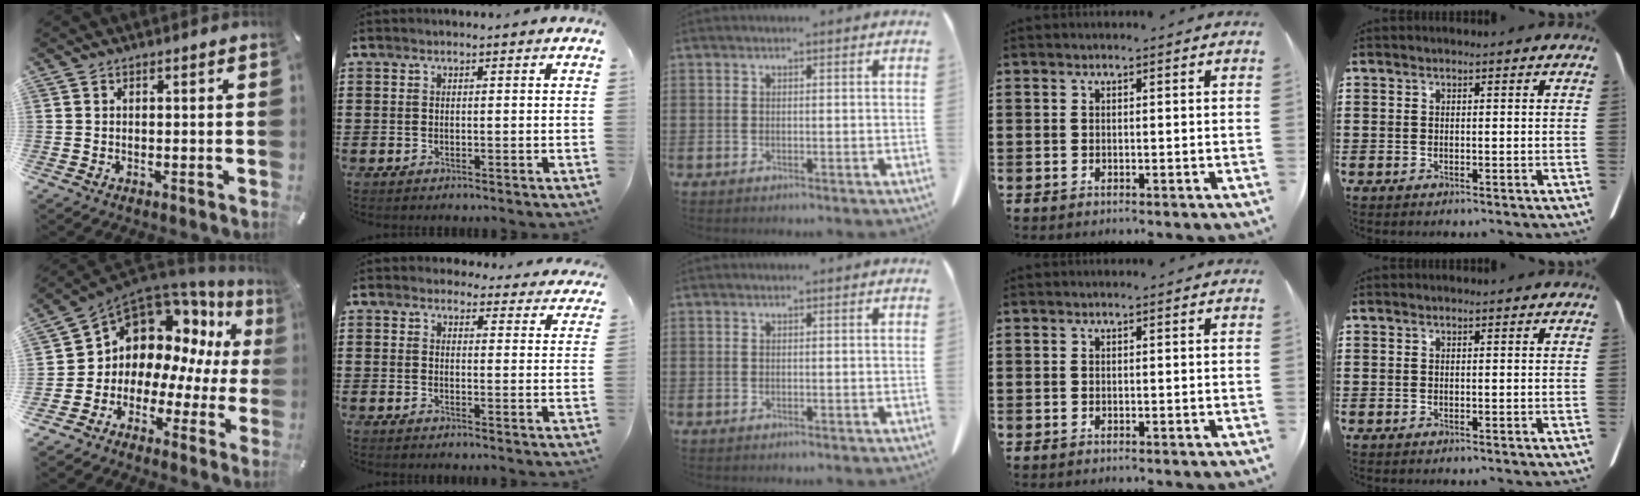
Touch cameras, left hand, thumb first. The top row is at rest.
{"thumb": {"total": 10.7, "force": [5.7, 8.4, 3.2], "torque": [-0.078, -0.069, 0.112]}, "index": {"total": 3.6, "force": [3.5, 0.9, 0.5], "torque": [-0.015, -0.014, 0.063]}}